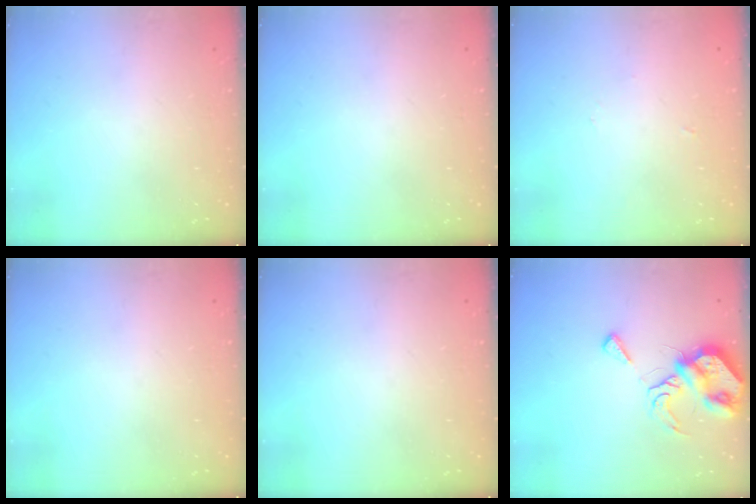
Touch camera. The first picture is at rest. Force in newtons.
{"total": 0.0}
{"total": 2.5, "press": 2.5, "slide": 0.2}
{"total": 0.0}
{"total": 0.0}
{"total": 9.0, "press": 8.9, "slide": 1.3}